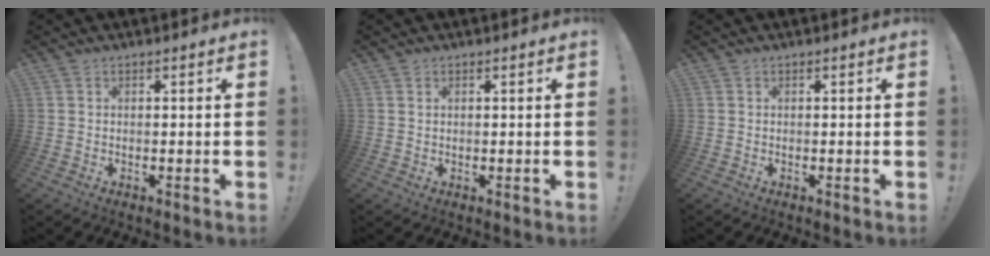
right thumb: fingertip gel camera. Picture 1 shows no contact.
{"total": 0.8, "force": [0.5, 0.3, 0.5], "torque": [-0.014, 0.002, 0.011]}
{"total": 0.0}